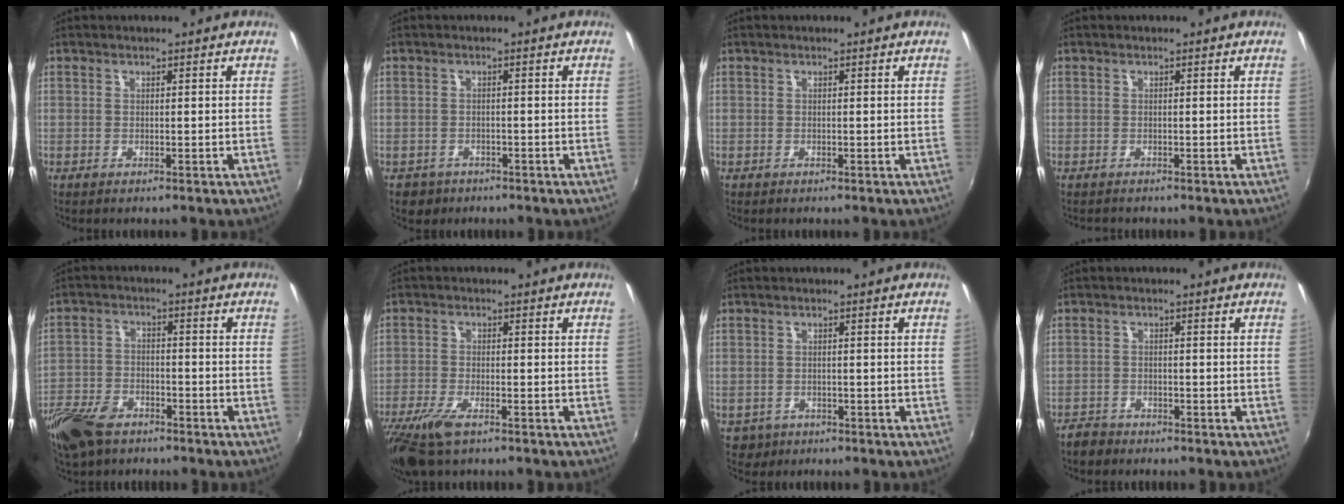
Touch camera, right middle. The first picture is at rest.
{"total": 3.3, "force": [-1.9, 2.6, 0.8], "torque": [-0.026, -0.002, -0.025]}
{"total": 0.0}
{"total": 0.8, "force": [-0.7, 0.3, -0.1], "torque": [-0.001, 0.000, -0.013]}
{"total": 11.3, "force": [-7.8, 6.1, 5.4], "torque": [-0.145, -0.010, -0.152]}
{"total": 8.8, "force": [-6.0, 2.8, 5.8], "torque": [-0.141, -0.029, -0.118]}
{"total": 3.3, "force": [-1.4, 2.8, 1.0], "torque": [-0.029, -0.002, -0.015]}
{"total": 3.2, "force": [-2.8, 1.6, 0.5], "torque": [-0.023, 0.000, -0.051]}